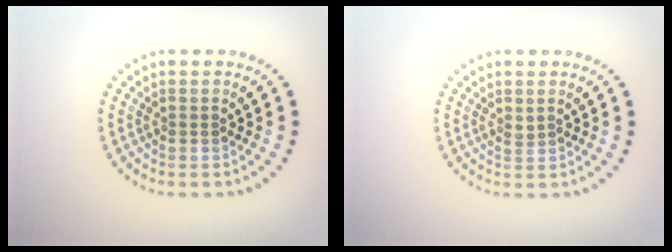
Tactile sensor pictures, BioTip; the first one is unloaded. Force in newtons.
{"total": 0.7, "press": 0.5, "slide": 0.5}